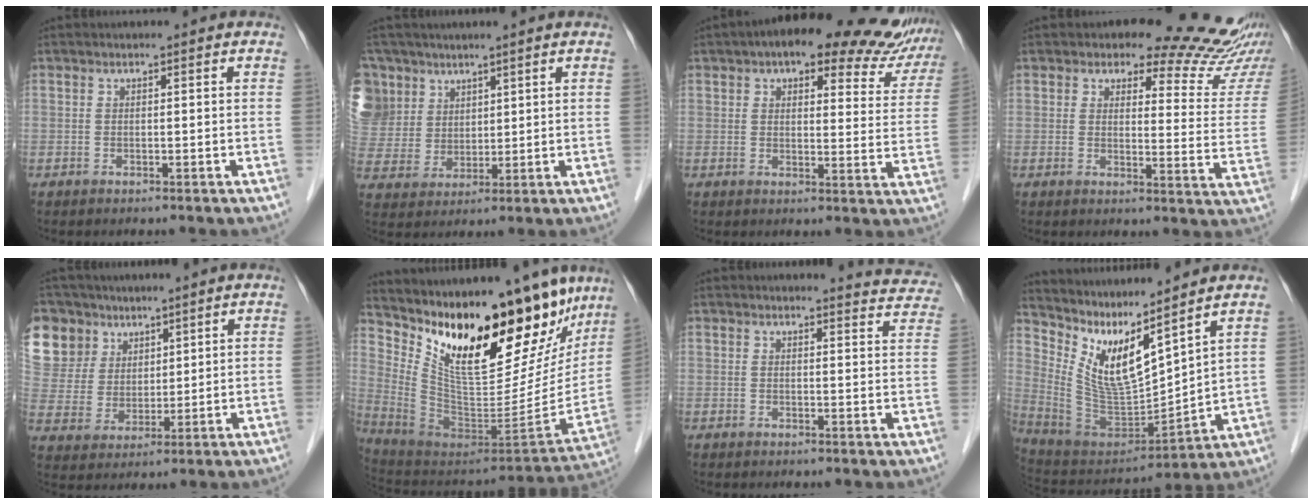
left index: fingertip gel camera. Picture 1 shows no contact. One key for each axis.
{"total": 17.6, "fx": 9.5, "fy": 13.7, "fz": 5.7, "tx": -0.199, "ty": 0.054, "tz": 0.211}
{"total": 17.8, "fx": 14.6, "fy": 5.8, "fz": 8.2, "tx": -0.082, "ty": 0.006, "tz": 0.159}
{"total": 15.6, "fx": 13.5, "fy": 5.0, "fz": 5.8, "tx": -0.036, "ty": -0.059, "tz": 0.126}
{"total": 20.2, "fx": 11.8, "fy": 15.1, "fz": 6.4, "tx": -0.216, "ty": 0.064, "tz": 0.245}
{"total": 26.9, "fx": 19.0, "fy": 9.4, "fz": 16.6, "tx": -0.259, "ty": -0.035, "tz": 0.298}
{"total": 6.2, "fx": 6.1, "fy": 0.6, "fz": -0.1, "tx": 0.010, "ty": -0.031, "tz": 0.044}
{"total": 12.3, "fx": 8.8, "fy": 1.9, "fz": 8.4, "tx": -0.174, "ty": -0.015, "tz": 0.184}